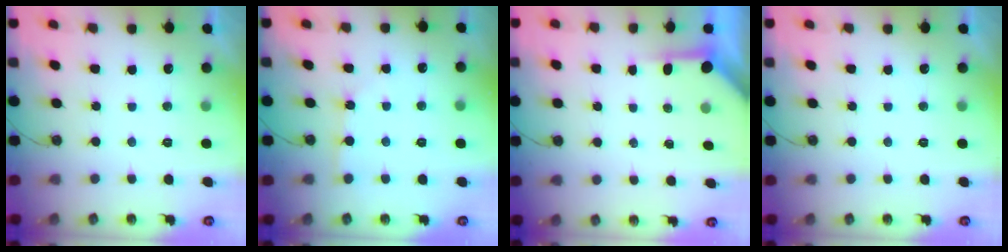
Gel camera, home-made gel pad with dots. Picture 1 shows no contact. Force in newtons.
{"total": 2.3, "press": 2.3, "slide": 0.3}
{"total": 3.5, "press": 3.5, "slide": 0.4}
{"total": 0.0}